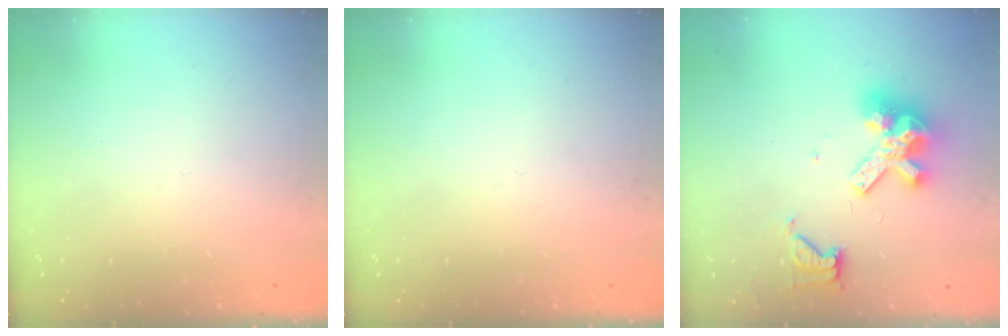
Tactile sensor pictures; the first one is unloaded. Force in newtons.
{"total": 0.0}
{"total": 11.6, "press": 11.5, "slide": 1.6}